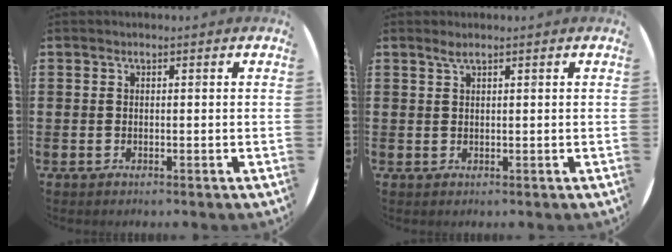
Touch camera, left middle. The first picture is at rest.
{"total": 1.1, "force": [0.8, 0.0, 0.8], "torque": [-0.017, 0.001, 0.014]}